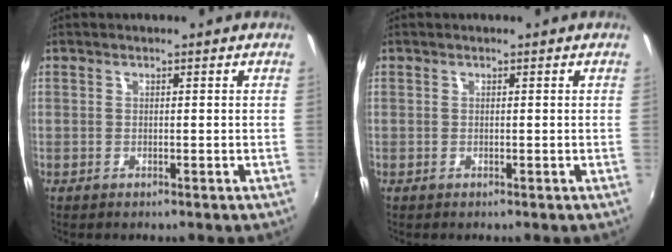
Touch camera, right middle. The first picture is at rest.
{"total": 0.0}